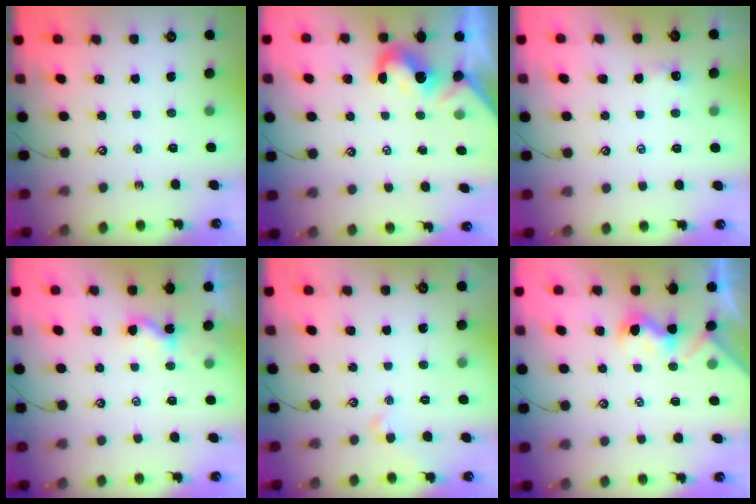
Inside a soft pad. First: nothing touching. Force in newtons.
{"total": 1.6, "press": 1.3, "slide": 0.8}
{"total": 1.6, "press": 1.6, "slide": 0.2}
{"total": 1.6, "press": 1.6, "slide": 0.2}
{"total": 1.1, "press": 1.0, "slide": 0.4}
{"total": 0.9, "press": 0.5, "slide": 0.7}